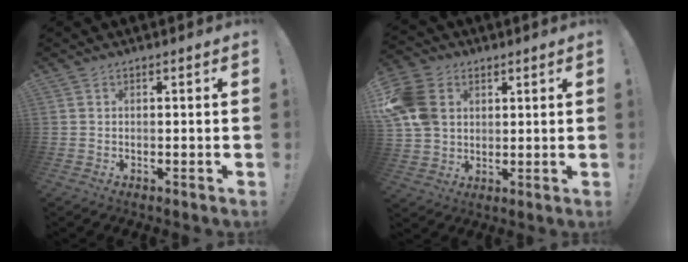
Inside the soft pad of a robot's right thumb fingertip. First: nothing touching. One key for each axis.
{"total": 14.5, "fx": 3.8, "fy": 11.6, "fz": 7.8, "tx": -0.149, "ty": -0.004, "tz": 0.081}